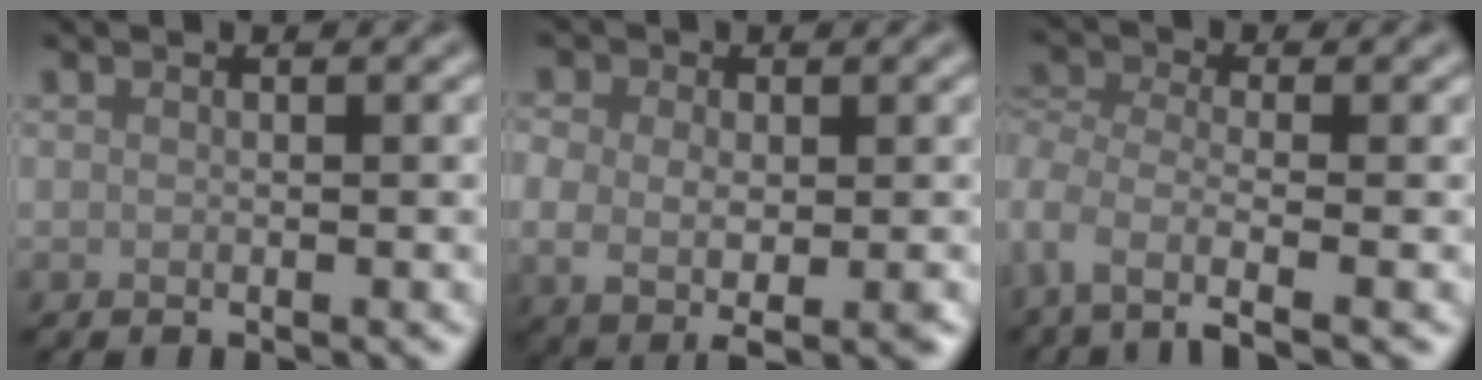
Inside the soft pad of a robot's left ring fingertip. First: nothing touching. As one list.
[{"total": 4.4, "force": [-0.5, 2.9, 3.3], "torque": [-0.060, -0.011, -0.003]}, {"total": 5.4, "force": [-2.5, 2.5, 4.1], "torque": [-0.086, -0.011, -0.043]}]